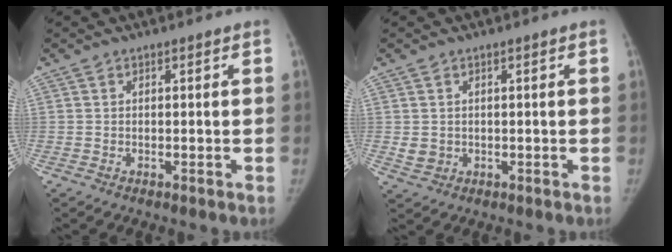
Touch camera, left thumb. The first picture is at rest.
{"total": 2.3, "force": [0.3, 2.0, 1.0], "torque": [-0.015, -0.005, 0.014]}